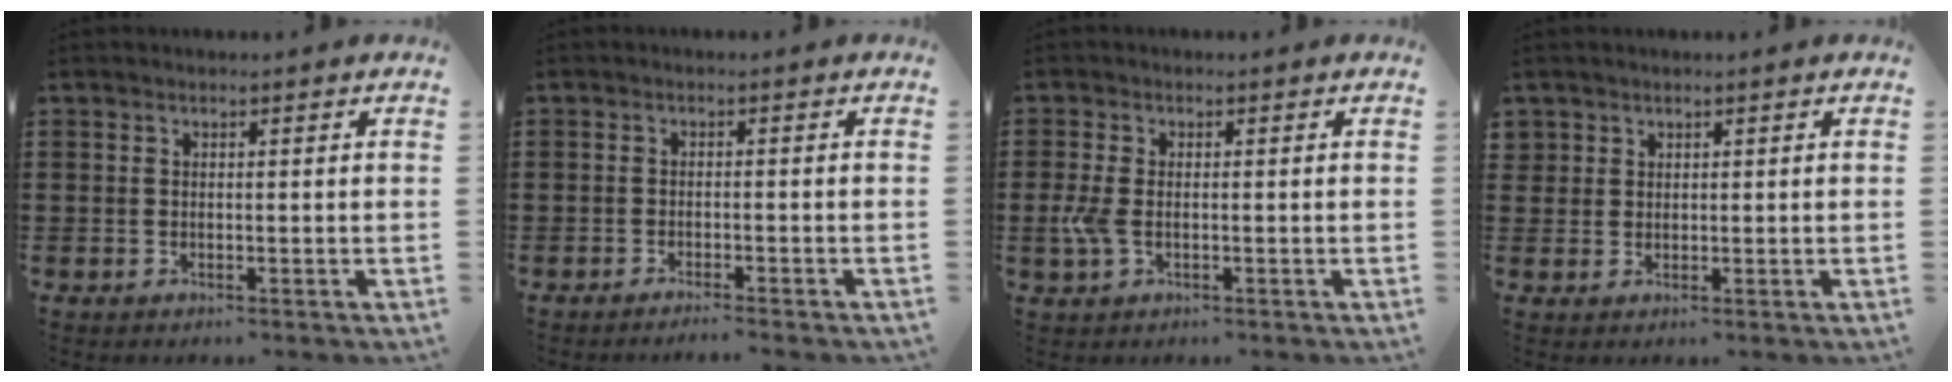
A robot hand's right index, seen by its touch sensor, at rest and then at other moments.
{"total": 1.5, "force": [-1.4, -0.3, 0.4], "torque": [-0.007, 0.001, -0.027]}
{"total": 3.6, "force": [-0.6, 2.0, 2.9], "torque": [-0.083, -0.009, -0.018]}
{"total": 1.6, "force": [1.1, 1.2, 0.0], "torque": [-0.005, 0.005, 0.023]}